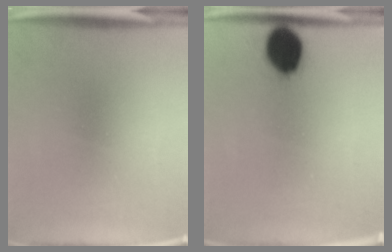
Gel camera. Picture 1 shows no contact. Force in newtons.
{"total": 11.2}